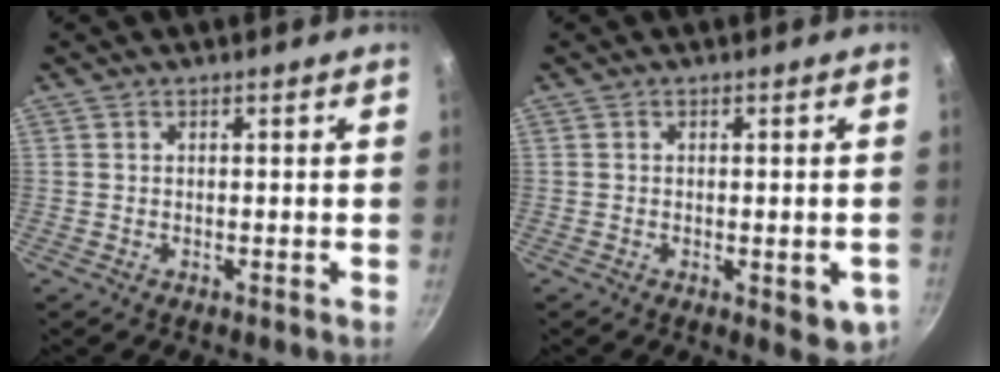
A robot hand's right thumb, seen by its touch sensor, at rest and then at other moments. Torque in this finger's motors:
{"motor_torque": [-0.43, -0.18, -0.18, 0.05, -0.03]}